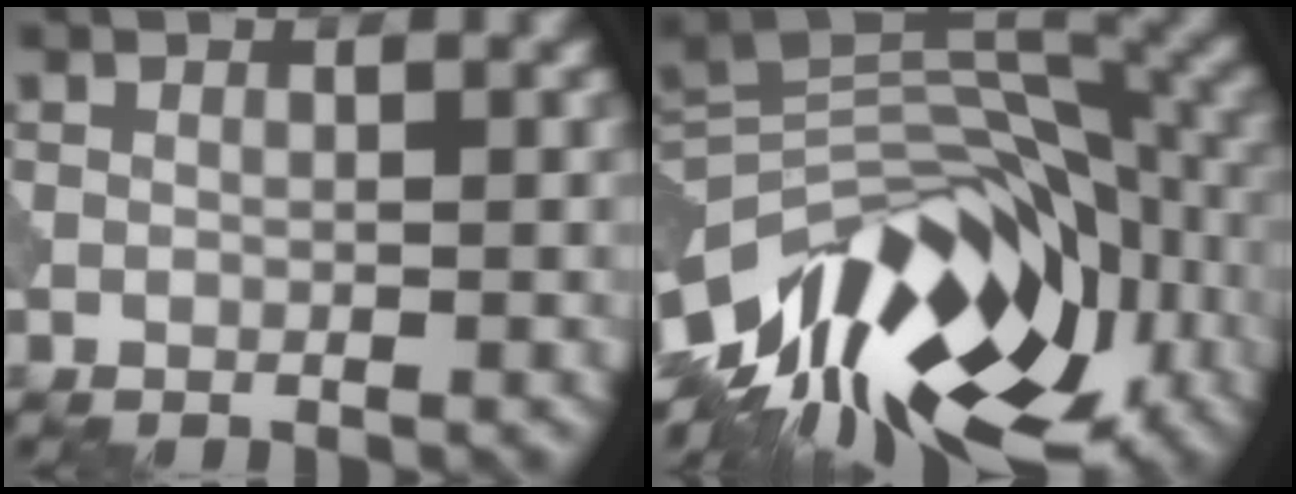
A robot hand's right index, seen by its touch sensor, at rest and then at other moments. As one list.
[{"total": 15.4, "force": [-8.3, 8.6, 9.8], "torque": [-0.188, 0.019, -0.149]}]